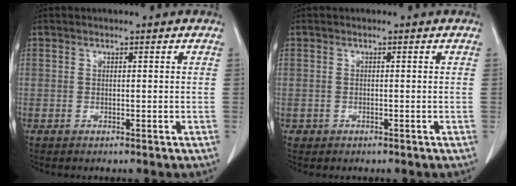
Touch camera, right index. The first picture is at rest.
{"total": 0.8, "force": [-0.4, 0.7, 0.0], "torque": [-0.006, 0.004, -0.005]}